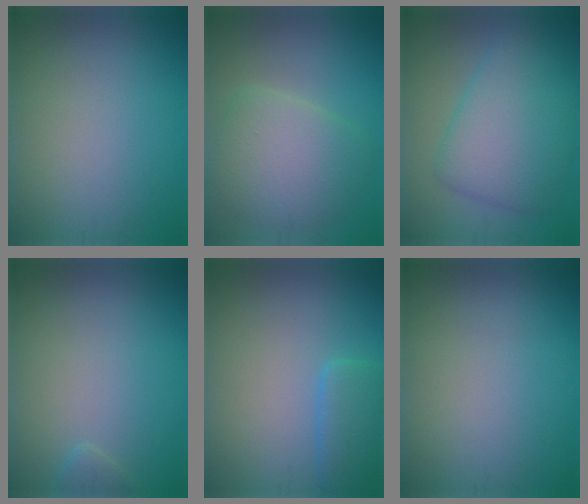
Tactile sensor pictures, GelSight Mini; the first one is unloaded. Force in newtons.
{"total": 5.6, "press": 5.6, "slide": 0.7}
{"total": 6.7, "press": 6.7, "slide": 0.1}
{"total": 0.8, "press": 0.8, "slide": 0.1}
{"total": 3.0, "press": 3.0, "slide": 0.2}
{"total": 0.0}